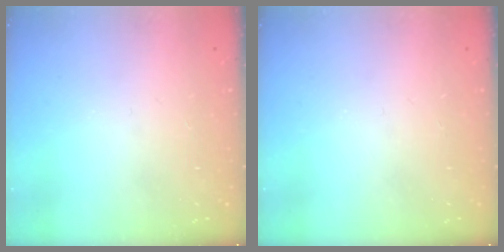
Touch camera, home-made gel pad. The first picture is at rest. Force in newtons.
{"total": 0.0}